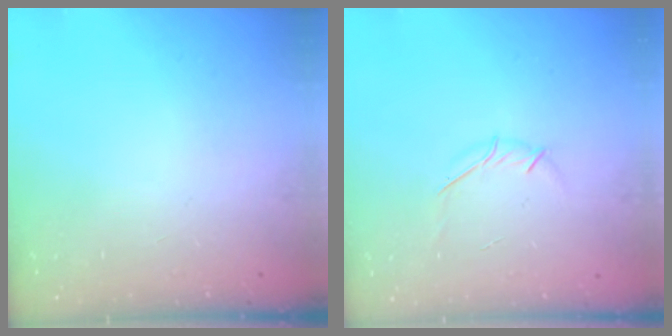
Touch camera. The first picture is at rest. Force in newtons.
{"total": 3.8, "press": 3.7, "slide": 1.0}